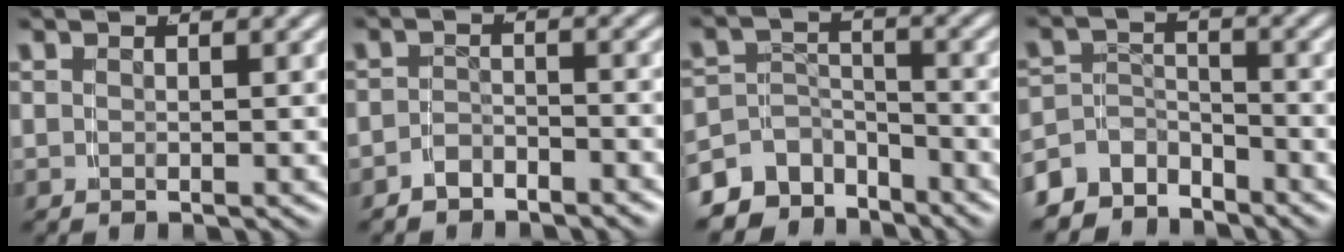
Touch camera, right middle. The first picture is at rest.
{"total": 2.6, "force": [-2.4, 0.9, 0.2], "torque": [-0.004, -0.005, -0.041]}
{"total": 8.2, "force": [-5.6, 5.2, 3.0], "torque": [-0.053, -0.025, -0.089]}
{"total": 5.9, "force": [-4.3, 3.5, 2.0], "torque": [-0.041, -0.017, -0.071]}